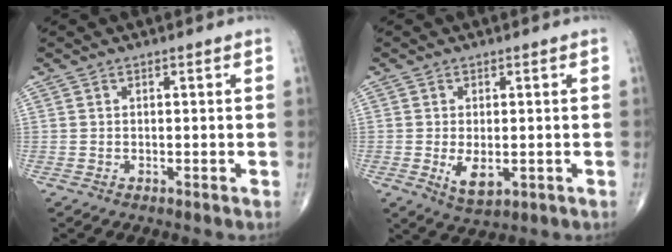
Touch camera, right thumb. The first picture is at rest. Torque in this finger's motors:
{"motor_torque": [-0.16, 0.23, 0.23, 0.03, 0.11]}